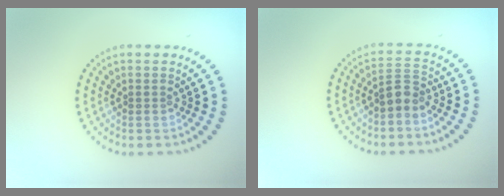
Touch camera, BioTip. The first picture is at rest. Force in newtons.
{"total": 2.2, "press": 1.8, "slide": 1.2}